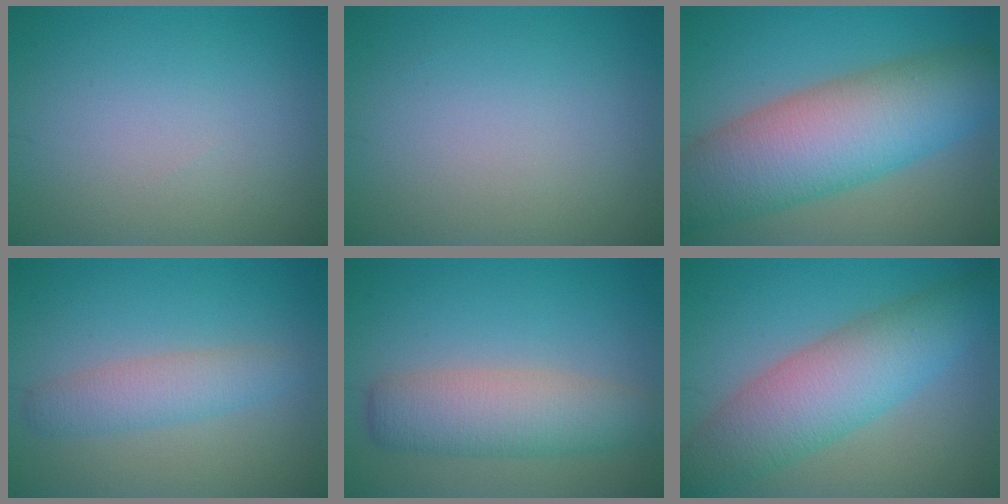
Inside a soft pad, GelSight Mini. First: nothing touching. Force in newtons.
{"total": 0.0}
{"total": 11.5, "press": 11.5, "slide": 0.1}
{"total": 3.0, "press": 3.0, "slide": 0.1}
{"total": 5.5, "press": 5.5, "slide": 0.2}
{"total": 7.8, "press": 7.8, "slide": 0.2}